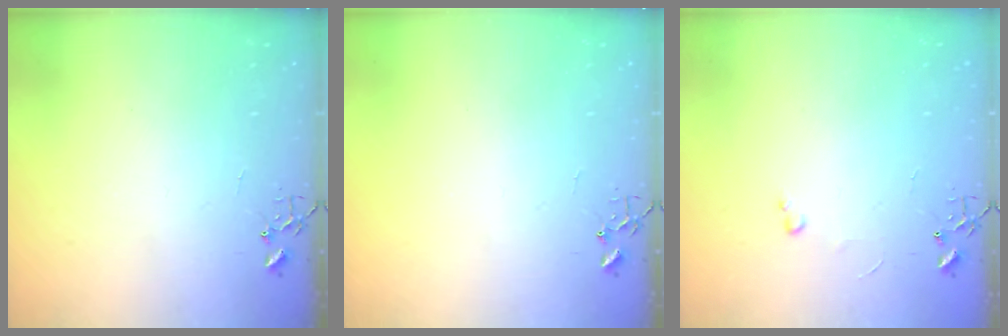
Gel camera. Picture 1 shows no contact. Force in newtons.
{"total": 0.0}
{"total": 2.4, "press": 2.3, "slide": 0.4}